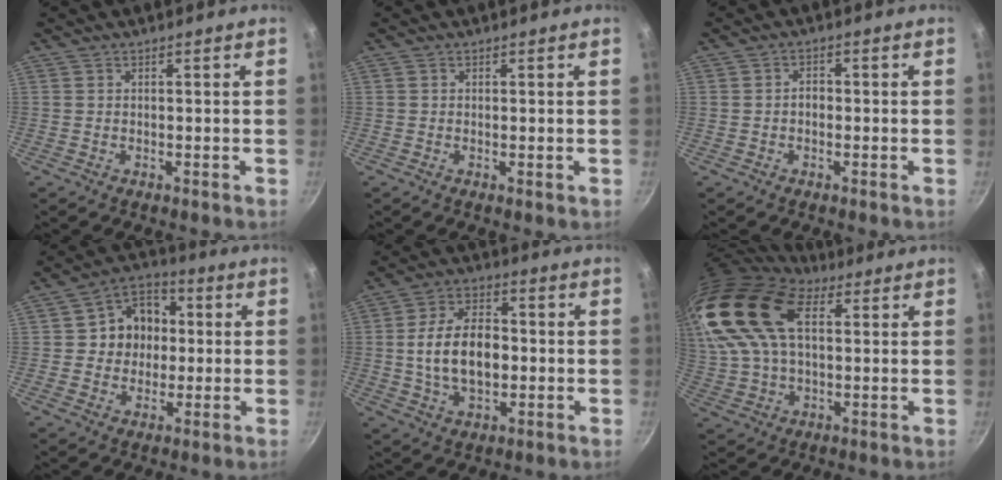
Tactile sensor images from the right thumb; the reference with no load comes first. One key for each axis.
{"total": 0.6, "fx": 0.0, "fy": 0.2, "fz": 0.6, "tx": -0.010, "ty": -0.002, "tz": -0.002}
{"total": 1.8, "fx": -0.4, "fy": 1.3, "fz": 1.1, "tx": -0.010, "ty": 0.009, "tz": -0.008}
{"total": 10.6, "fx": 1.0, "fy": 9.2, "fz": 5.2, "tx": -0.038, "ty": 0.014, "tz": 0.000}
{"total": 12.1, "fx": -0.6, "fy": 7.6, "fz": 9.4, "tx": -0.145, "ty": 0.018, "tz": -0.012}
{"total": 20.6, "fx": 8.2, "fy": 11.4, "fz": 15.1, "tx": -0.303, "ty": -0.001, "tz": 0.149}